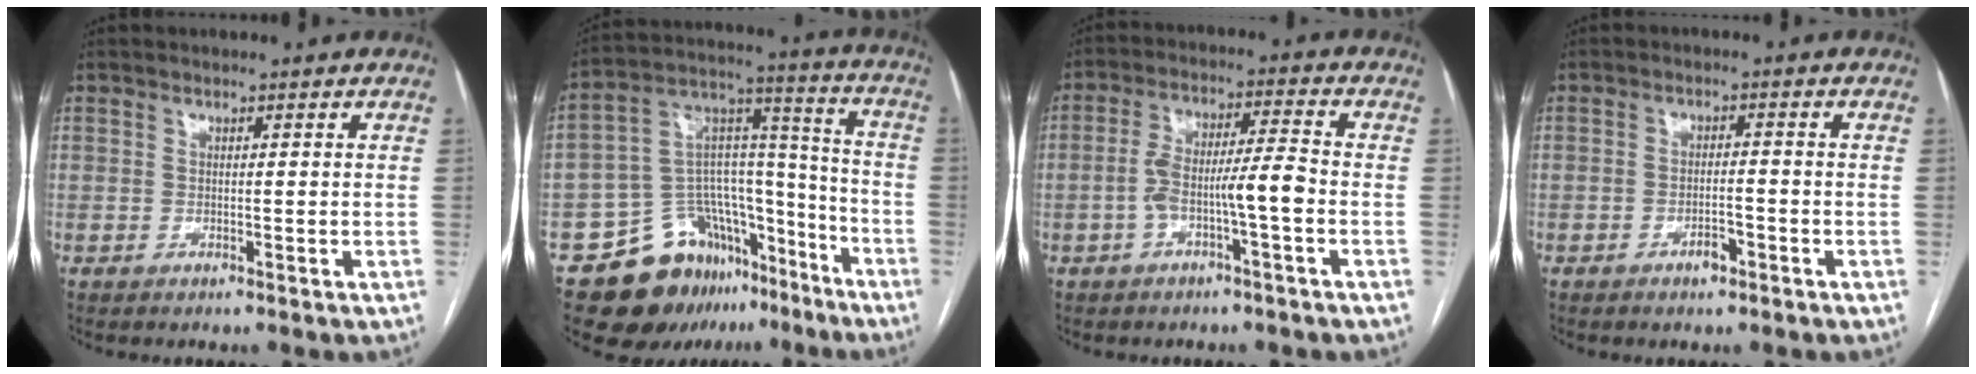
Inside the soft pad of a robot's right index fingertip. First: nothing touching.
{"total": 18.3, "force": [-12.2, 11.2, 7.8], "torque": [-0.109, 0.085, -0.189]}
{"total": 7.1, "force": [-2.5, 0.2, 6.7], "torque": [-0.126, 0.025, -0.041]}
{"total": 2.7, "force": [-1.8, 0.9, 1.8], "torque": [-0.030, 0.003, -0.029]}